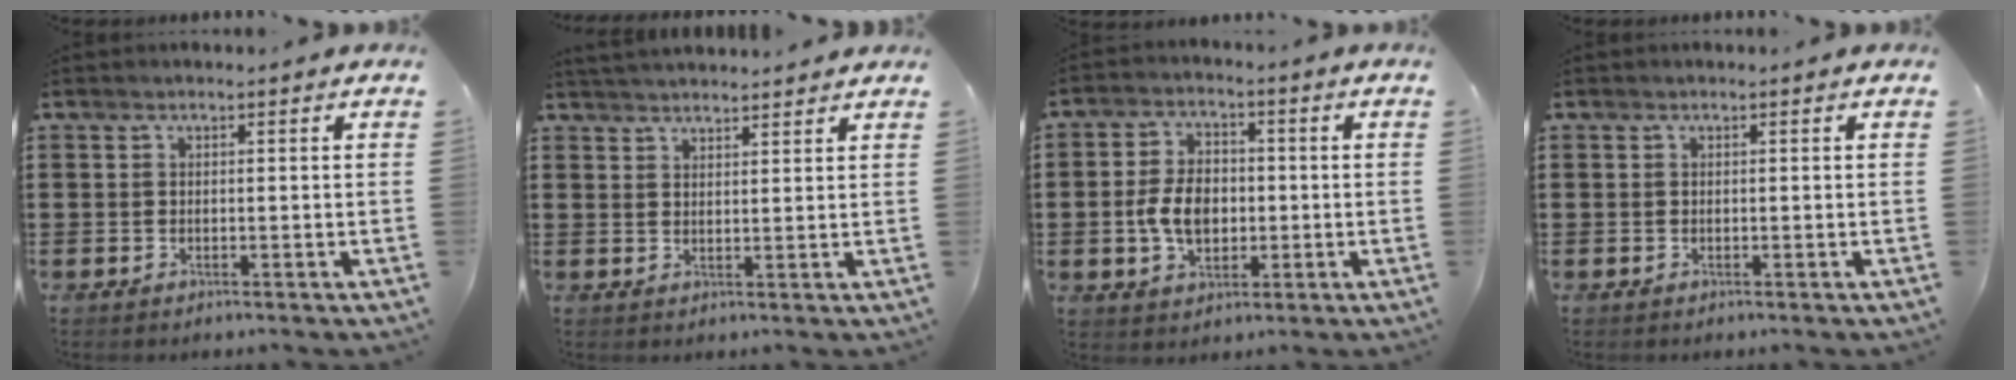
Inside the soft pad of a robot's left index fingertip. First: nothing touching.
{"total": 2.8, "force": [2.8, -0.1, 0.1], "torque": [-0.009, -0.005, 0.053]}
{"total": 7.0, "force": [-0.9, 4.7, 5.1], "torque": [-0.109, 0.002, -0.023]}
{"total": 0.0}